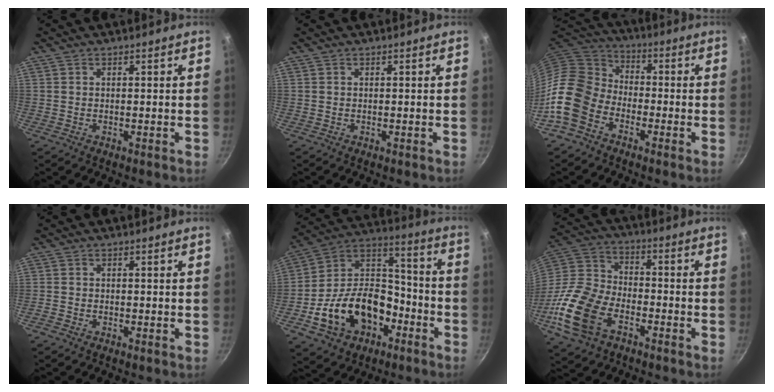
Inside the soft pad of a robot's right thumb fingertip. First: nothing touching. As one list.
[{"total": 0.0}, {"total": 13.7, "force": [-6.2, 9.7, 7.5], "torque": [-0.122, 0.055, -0.146]}, {"total": 0.6, "force": [-0.5, 0.3, 0.1], "torque": [-0.012, 0.006, -0.014]}, {"total": 21.3, "force": [-8.1, 14.6, 13.2], "torque": [-0.207, 0.079, -0.133]}, {"total": 18.4, "force": [-8.3, 11.1, 12.1], "torque": [-0.248, 0.039, -0.176]}]